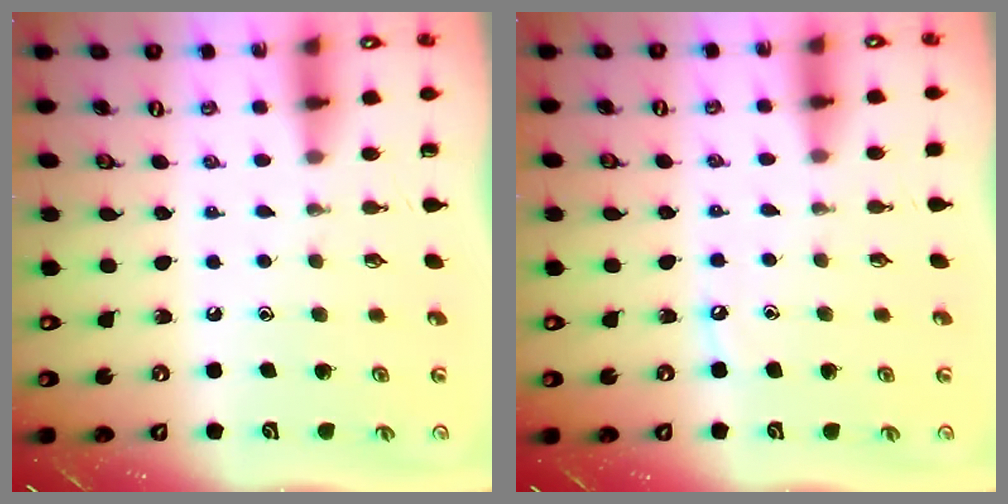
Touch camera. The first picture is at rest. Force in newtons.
{"total": 3.1, "press": 3.0, "slide": 0.4}